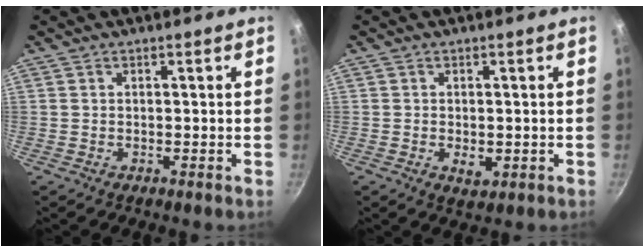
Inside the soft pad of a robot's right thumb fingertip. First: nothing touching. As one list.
[{"total": 3.0, "force": [-0.5, 1.8, 2.3], "torque": [-0.034, -0.006, -0.004]}]